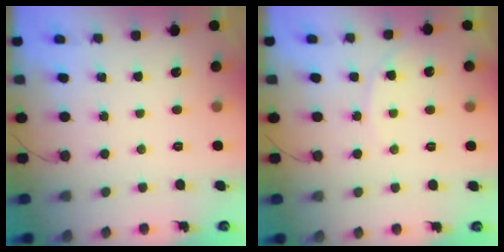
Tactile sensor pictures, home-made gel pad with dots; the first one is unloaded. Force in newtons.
{"total": 5.0, "press": 4.9, "slide": 0.7}